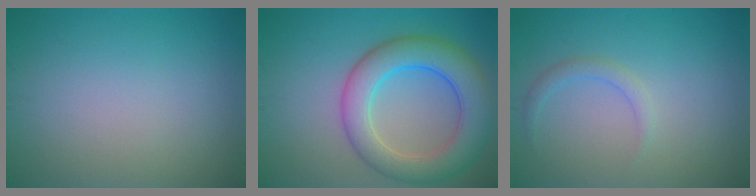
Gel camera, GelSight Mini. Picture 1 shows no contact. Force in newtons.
{"total": 7.6, "press": 7.6, "slide": 0.3}
{"total": 1.3, "press": 1.3, "slide": 0.1}